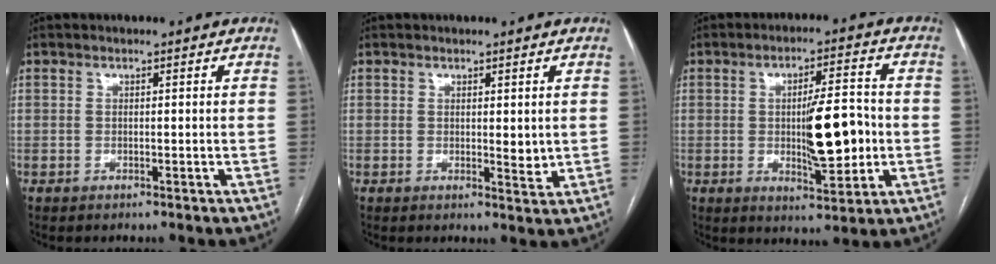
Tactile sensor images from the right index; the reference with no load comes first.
{"total": 2.1, "force": [0.3, 0.7, 1.9], "torque": [-0.027, -0.007, 0.008]}
{"total": 10.5, "force": [-1.0, 2.5, 10.2], "torque": [-0.160, 0.002, -0.009]}